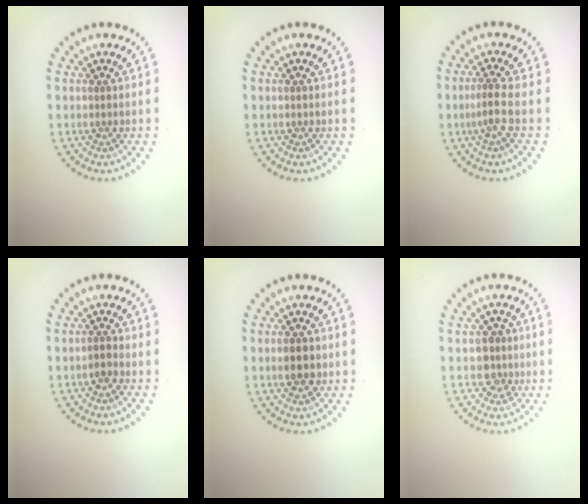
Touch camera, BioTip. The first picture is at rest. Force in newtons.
{"total": 0.0}
{"total": 2.0, "press": 1.3, "slide": 1.5}
{"total": 1.0, "press": 0.8, "slide": 0.5}
{"total": 2.3, "press": 2.3, "slide": 0.2}
{"total": 2.2, "press": 2.1, "slide": 0.8}